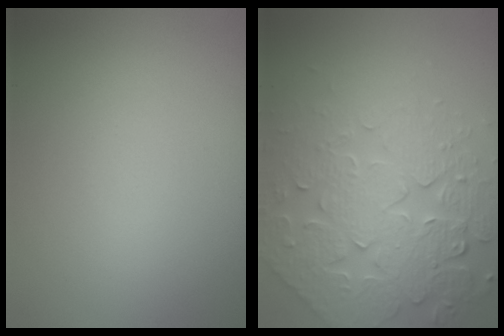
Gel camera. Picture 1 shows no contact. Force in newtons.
{"total": 7.8, "press": 5.7, "slide": 5.4}